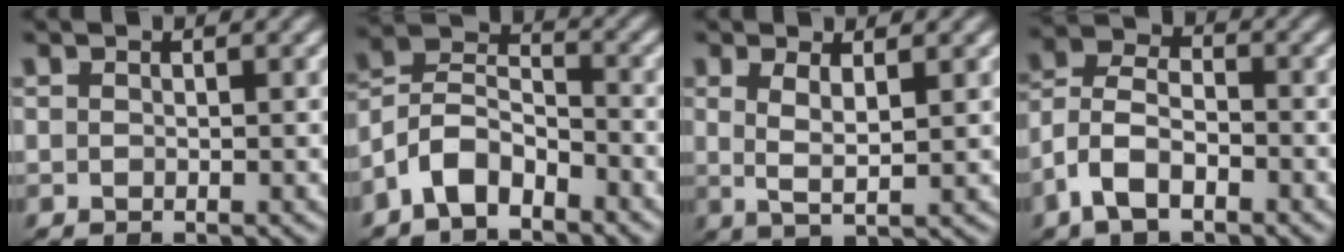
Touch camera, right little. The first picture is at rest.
{"total": 8.0, "force": [-2.0, 6.8, 3.7], "torque": [-0.084, -0.022, -0.044]}
{"total": 3.0, "force": [0.5, 1.0, 2.8], "torque": [-0.049, -0.004, 0.011]}
{"total": 6.8, "force": [-1.5, 5.5, 3.8], "torque": [-0.092, -0.021, -0.029]}